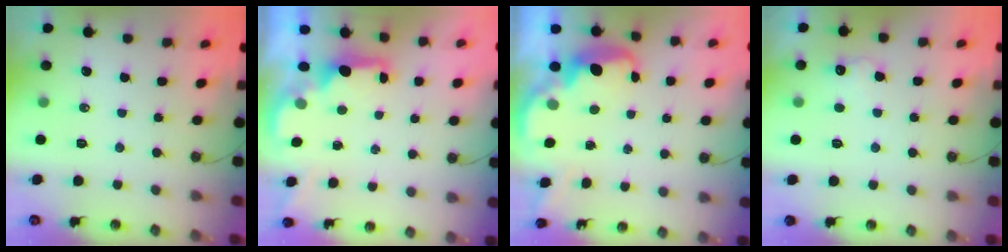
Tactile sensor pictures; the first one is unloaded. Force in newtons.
{"total": 1.6, "press": 1.5, "slide": 0.6}
{"total": 3.1, "press": 3.1, "slide": 0.5}
{"total": 6.9, "press": 6.8, "slide": 1.3}